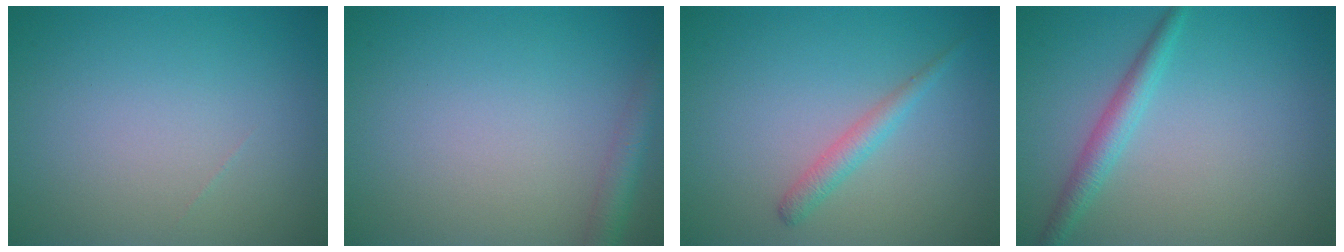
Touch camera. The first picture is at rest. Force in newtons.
{"total": 2.4, "press": 2.4, "slide": 0.1}
{"total": 1.8, "press": 1.8, "slide": 0.1}
{"total": 2.3, "press": 2.3, "slide": 0.1}